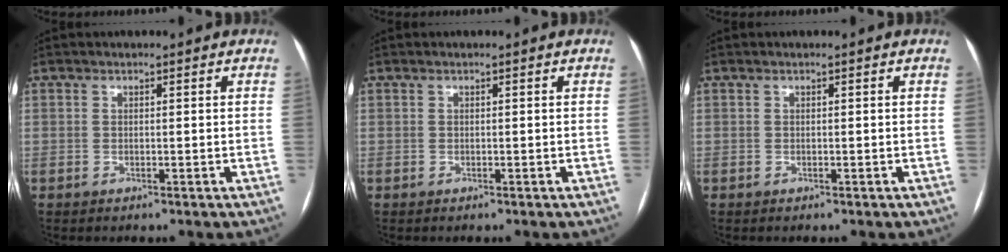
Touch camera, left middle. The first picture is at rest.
{"total": 0.0}
{"total": 0.0}